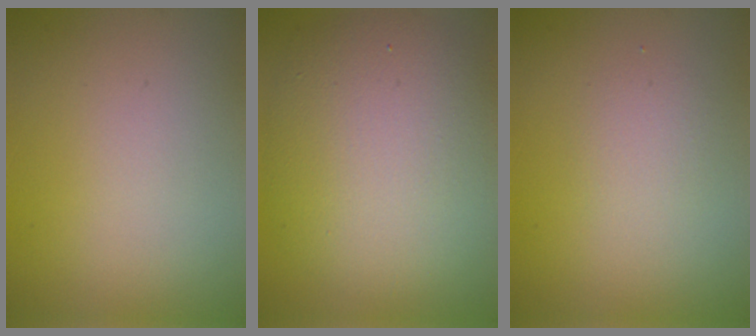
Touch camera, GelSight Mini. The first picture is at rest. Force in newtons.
{"total": 9.3, "press": 9.3, "slide": 0.6}
{"total": 1.4, "press": 1.4, "slide": 0.1}